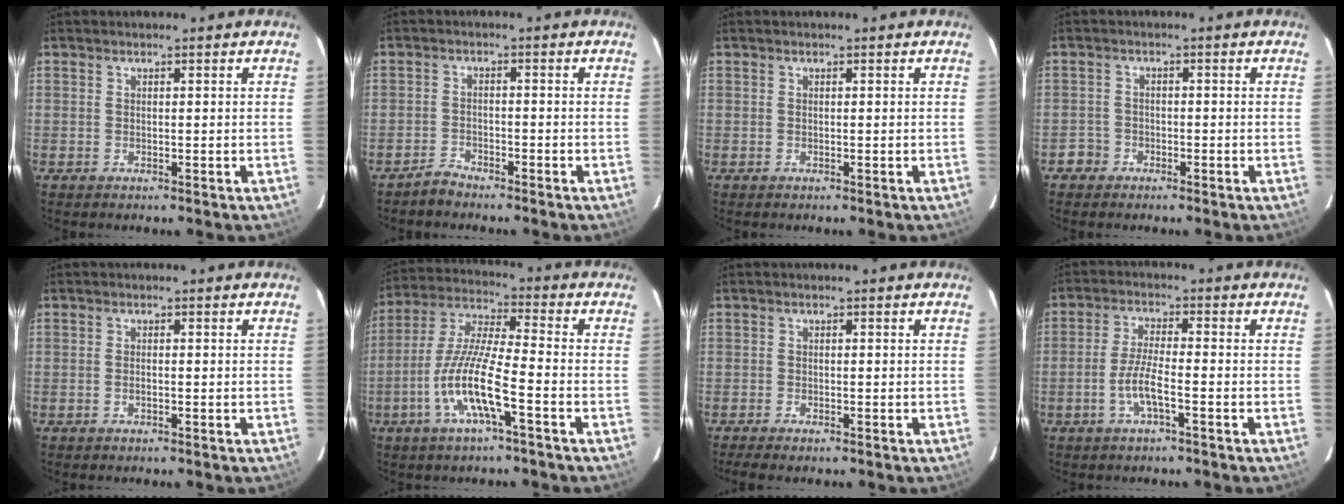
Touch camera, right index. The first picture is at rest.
{"total": 2.6, "force": [-2.4, 0.9, 0.2], "torque": [-0.009, 0.006, -0.047]}
{"total": 0.0}
{"total": 2.8, "force": [-1.6, 2.2, -0.3], "torque": [0.003, 0.017, -0.030]}
{"total": 0.8, "force": [-0.4, 0.3, 0.6], "torque": [-0.012, 0.000, -0.006]}
{"total": 11.7, "force": [-4.9, 1.3, 10.6], "torque": [-0.220, -0.004, -0.097]}
{"total": 2.9, "force": [-2.4, 0.6, 1.5], "torque": [-0.040, -0.011, -0.040]}
{"total": 5.3, "force": [-2.4, 0.6, 4.7], "torque": [-0.099, -0.001, -0.046]}